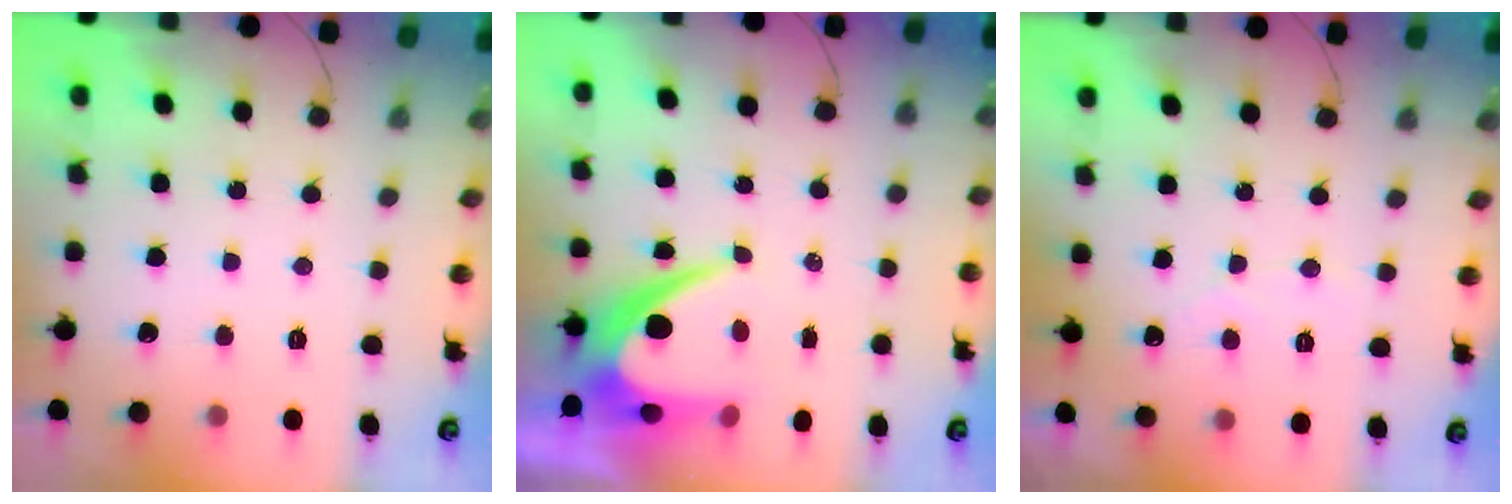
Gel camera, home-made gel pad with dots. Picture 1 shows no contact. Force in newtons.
{"total": 9.8, "press": 9.8, "slide": 0.7}
{"total": 3.0, "press": 3.0, "slide": 0.1}